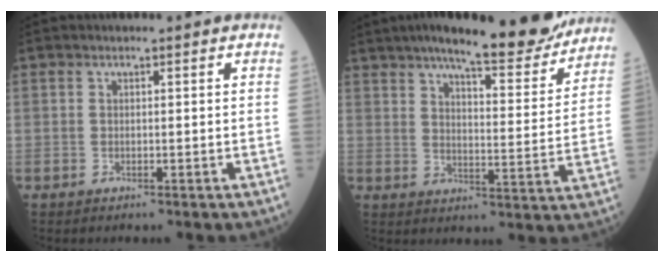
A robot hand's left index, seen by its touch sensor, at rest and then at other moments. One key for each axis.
{"total": 18.6, "fx": 15.8, "fy": 3.1, "fz": 9.4, "tx": -0.133, "ty": -0.012, "tz": 0.209}